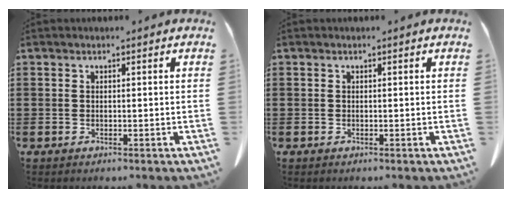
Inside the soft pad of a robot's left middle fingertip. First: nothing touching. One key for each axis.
{"total": 0.0}